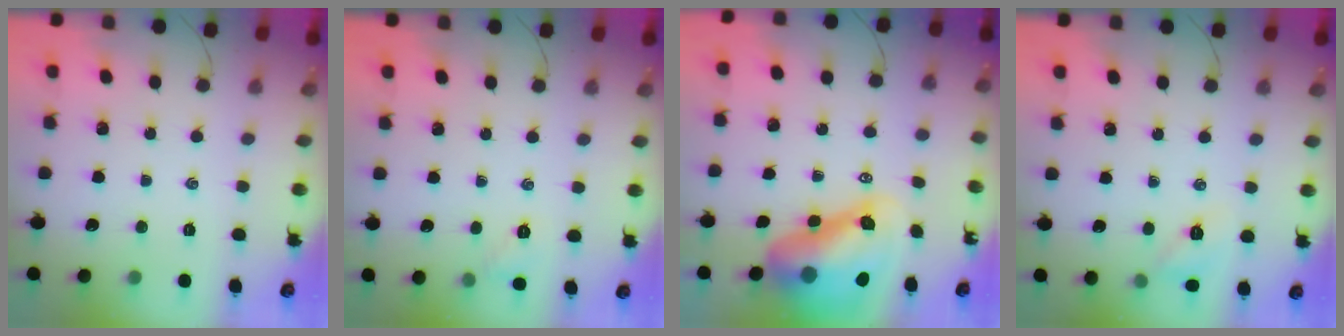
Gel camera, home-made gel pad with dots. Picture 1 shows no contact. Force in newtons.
{"total": 3.8, "press": 3.6, "slide": 1.2}
{"total": 13.3, "press": 12.8, "slide": 3.8}
{"total": 6.8, "press": 6.6, "slide": 1.6}